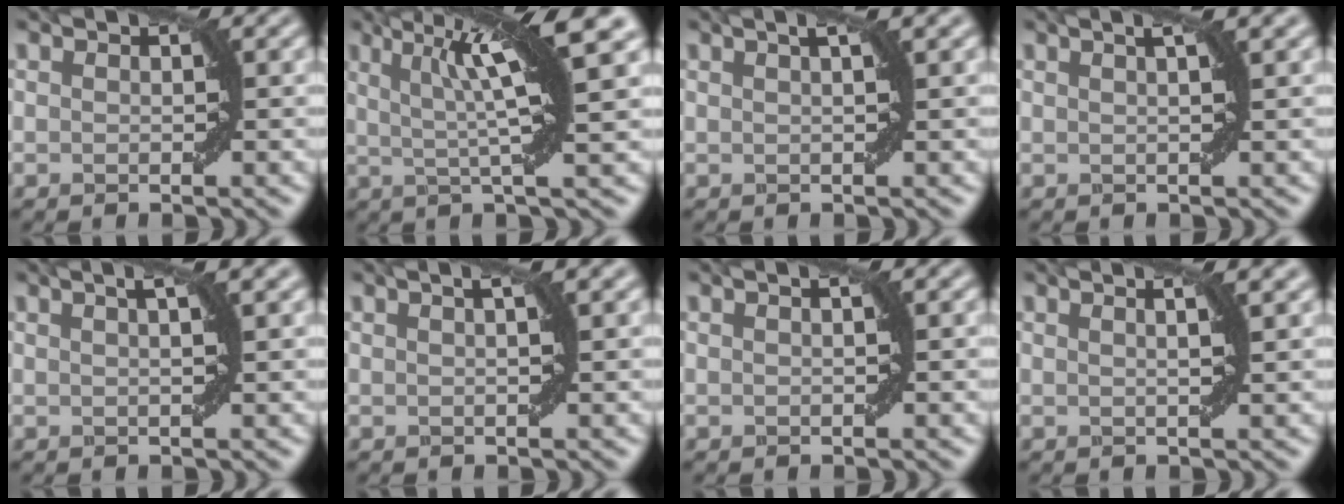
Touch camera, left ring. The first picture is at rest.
{"total": 8.8, "force": [3.2, 1.2, 8.1], "torque": [-0.120, 0.020, 0.050]}
{"total": 3.4, "force": [1.7, 1.1, 2.8], "torque": [-0.017, 0.012, 0.001]}
{"total": 3.8, "force": [1.9, 1.3, 3.0], "torque": [-0.017, 0.018, -0.002]}
{"total": 4.3, "force": [2.1, 1.4, 3.4], "torque": [-0.023, 0.020, 0.004]}
{"total": 3.1, "force": [1.4, 1.0, 2.5], "torque": [-0.017, 0.010, -0.001]}
{"total": 0.8, "force": [0.2, 0.0, 0.8], "torque": [-0.013, 0.006, 0.000]}
{"total": 4.2, "force": [2.0, 1.6, 3.3], "torque": [-0.018, 0.024, -0.005]}